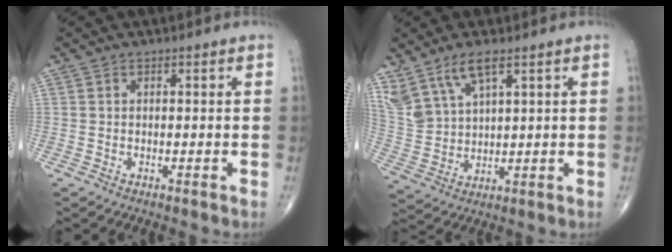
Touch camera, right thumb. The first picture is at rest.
{"total": 8.9, "force": [6.0, 3.2, 5.7], "torque": [-0.121, -0.022, 0.136]}